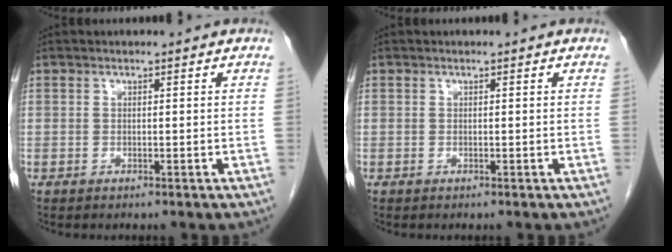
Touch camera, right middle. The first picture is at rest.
{"total": 0.0}